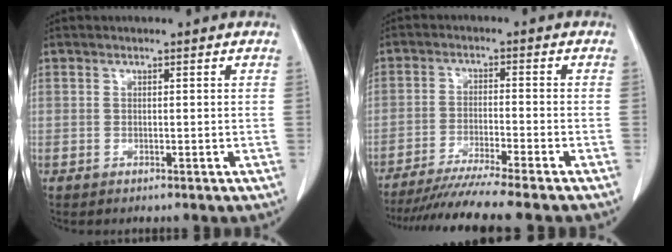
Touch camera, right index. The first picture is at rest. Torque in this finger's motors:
{"motor_torque": [1.34, -0.80, 0.30, 0.16]}